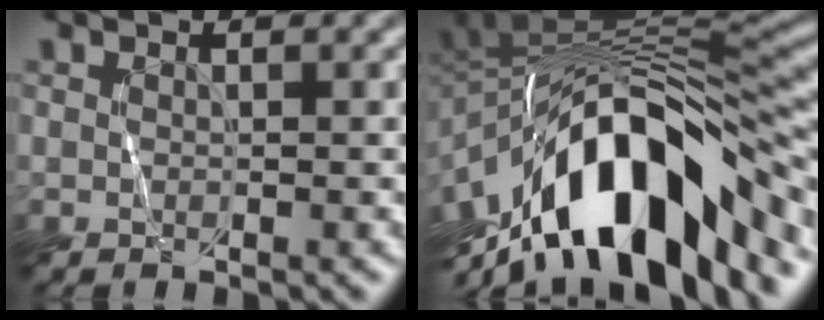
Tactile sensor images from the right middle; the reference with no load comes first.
{"total": 14.9, "force": [-7.3, 6.4, 11.4], "torque": [-0.174, 0.013, -0.129]}